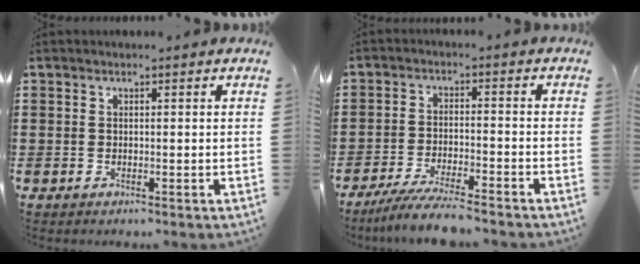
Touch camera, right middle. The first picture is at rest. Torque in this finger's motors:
{"motor_torque": [1.13, -0.66, 0.18, 0.08]}